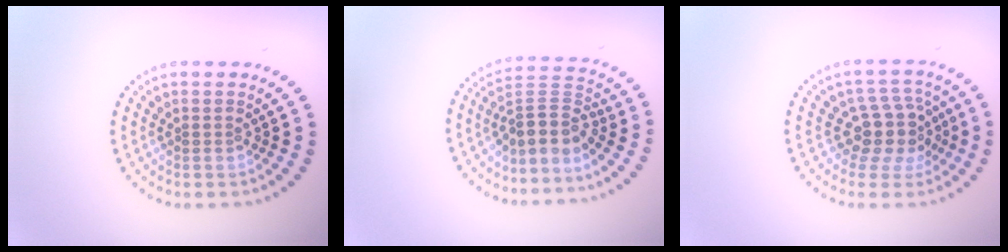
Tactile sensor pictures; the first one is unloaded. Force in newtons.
{"total": 3.3, "press": 2.5, "slide": 2.2}
{"total": 3.9, "press": 3.2, "slide": 2.4}